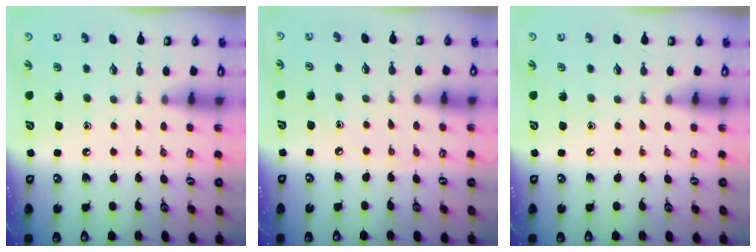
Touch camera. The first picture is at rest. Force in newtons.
{"total": 2.8, "press": 2.8, "slide": 0.3}
{"total": 0.0}